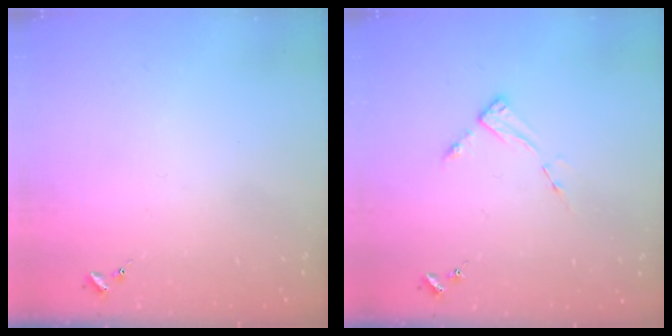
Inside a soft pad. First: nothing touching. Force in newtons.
{"total": 3.6, "press": 3.5, "slide": 0.4}